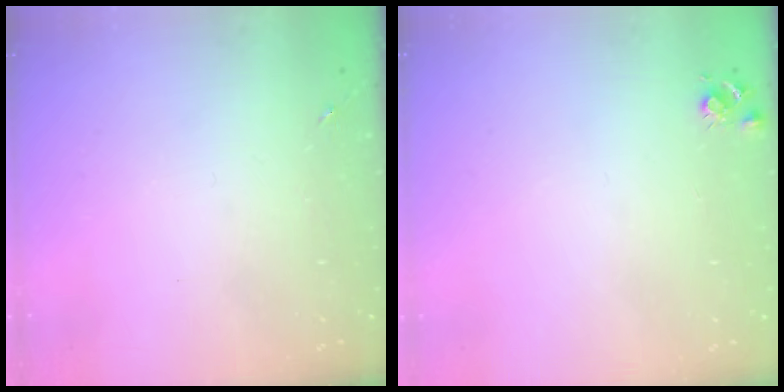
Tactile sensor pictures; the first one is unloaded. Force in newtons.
{"total": 5.3, "press": 5.3, "slide": 0.6}